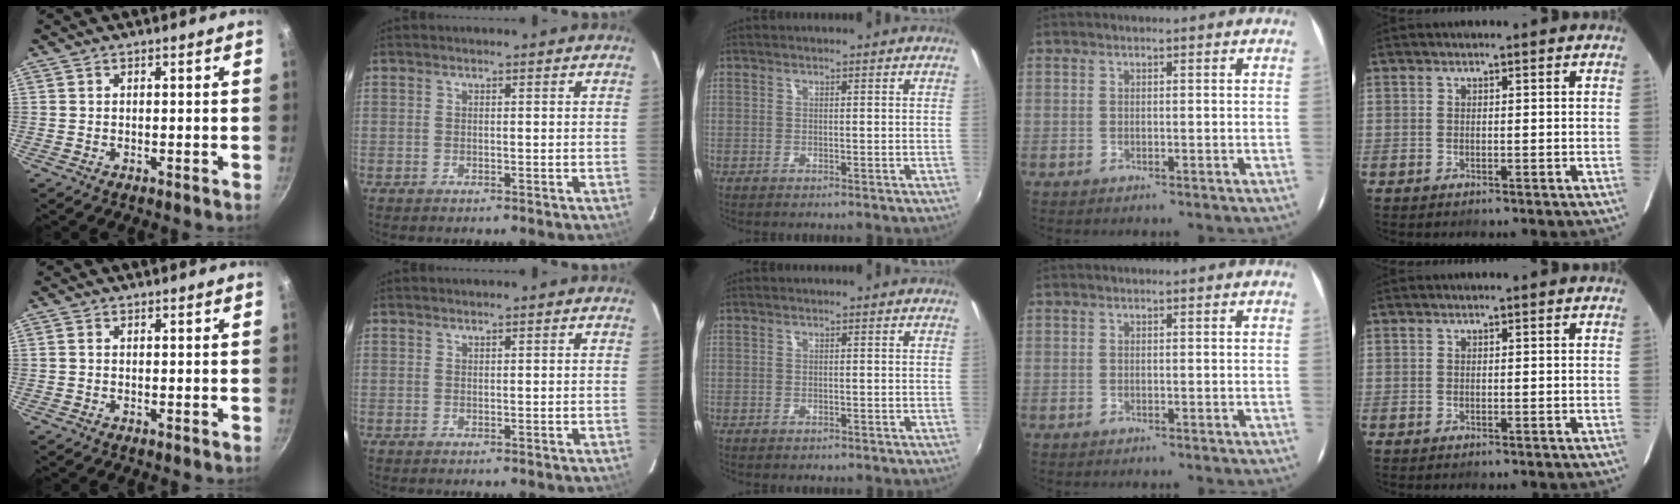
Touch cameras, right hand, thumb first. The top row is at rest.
{"thumb": {"total": 0.6, "force": [-0.1, 0.5, 0.3], "torque": [-0.006, 0.004, -0.003]}, "middle": {"total": 0.6, "force": [-0.4, 0.4, 0.1], "torque": [-0.004, -0.003, -0.008]}}